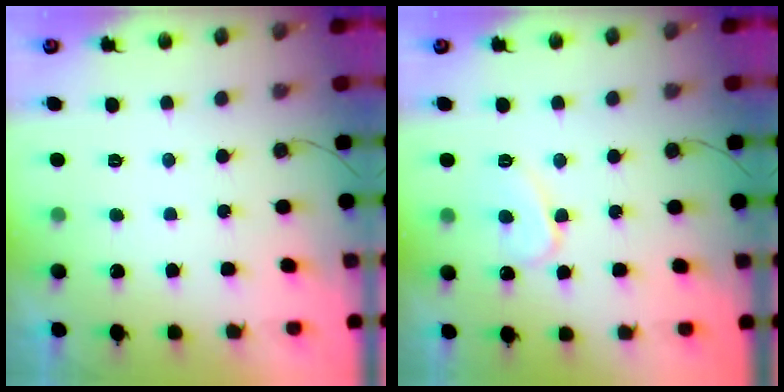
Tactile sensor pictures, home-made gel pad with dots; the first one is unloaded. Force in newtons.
{"total": 7.2, "press": 7.2, "slide": 0.7}